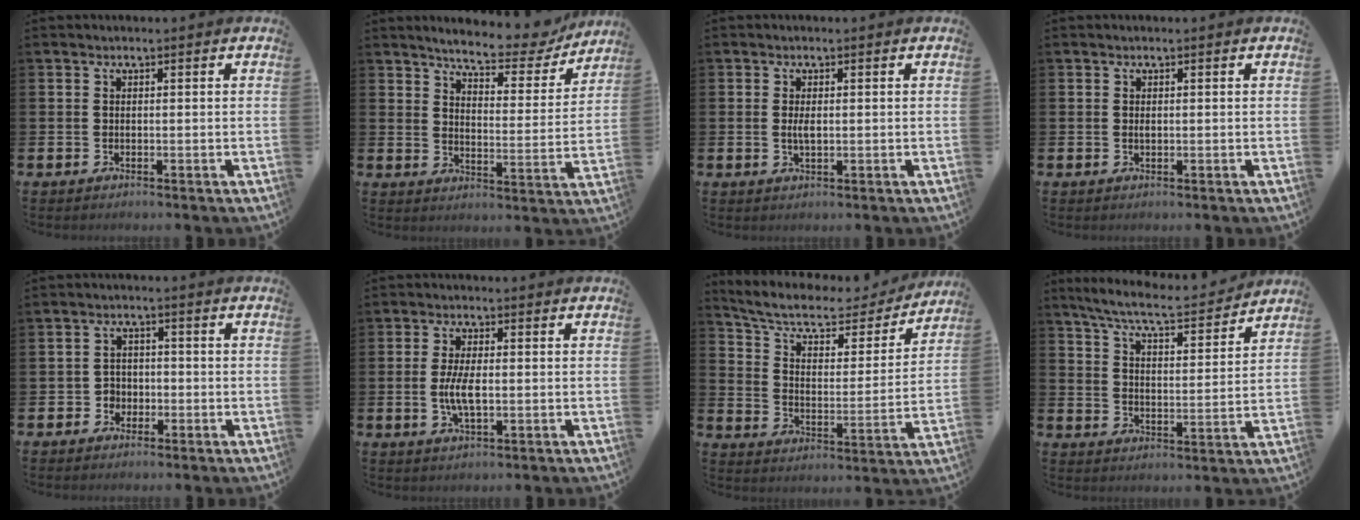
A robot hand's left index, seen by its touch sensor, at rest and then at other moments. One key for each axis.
{"total": 6.5, "fx": 6.0, "fy": 1.3, "fz": 2.1, "tx": -0.051, "ty": -0.044, "tz": 0.098}
{"total": 1.9, "fx": 0.2, "fy": 0.7, "fz": 1.7, "tx": -0.030, "ty": 0.000, "tz": 0.001}
{"total": 0.5, "fx": 0.2, "fy": 0.2, "fz": 0.5, "tx": -0.005, "ty": -0.001, "tz": 0.002}
{"total": 2.5, "fx": -1.2, "fy": 2.1, "fz": 0.3, "tx": -0.010, "ty": 0.005, "tz": -0.031}
{"total": 4.6, "fx": -0.3, "fy": 1.8, "fz": 4.2, "tx": -0.086, "ty": -0.003, "tz": -0.013}
{"total": 8.6, "fx": 7.3, "fy": 3.0, "fz": 3.4, "tx": -0.093, "ty": -0.049, "tz": 0.120}
{"total": 7.1, "fx": 6.6, "fy": 0.6, "fz": 2.6, "tx": -0.078, "ty": -0.043, "tz": 0.111}